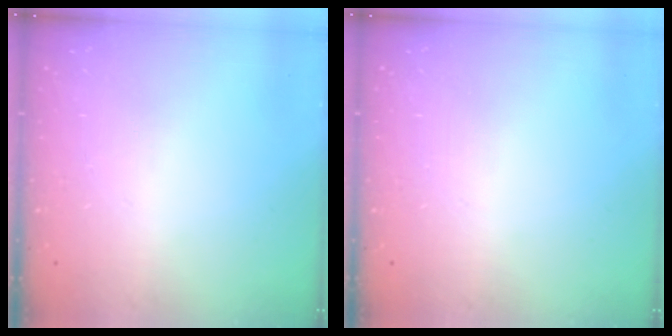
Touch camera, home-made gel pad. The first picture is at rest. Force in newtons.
{"total": 0.0}